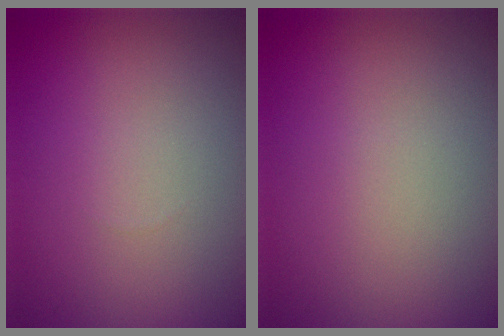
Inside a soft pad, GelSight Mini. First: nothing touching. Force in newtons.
{"total": 0.0}